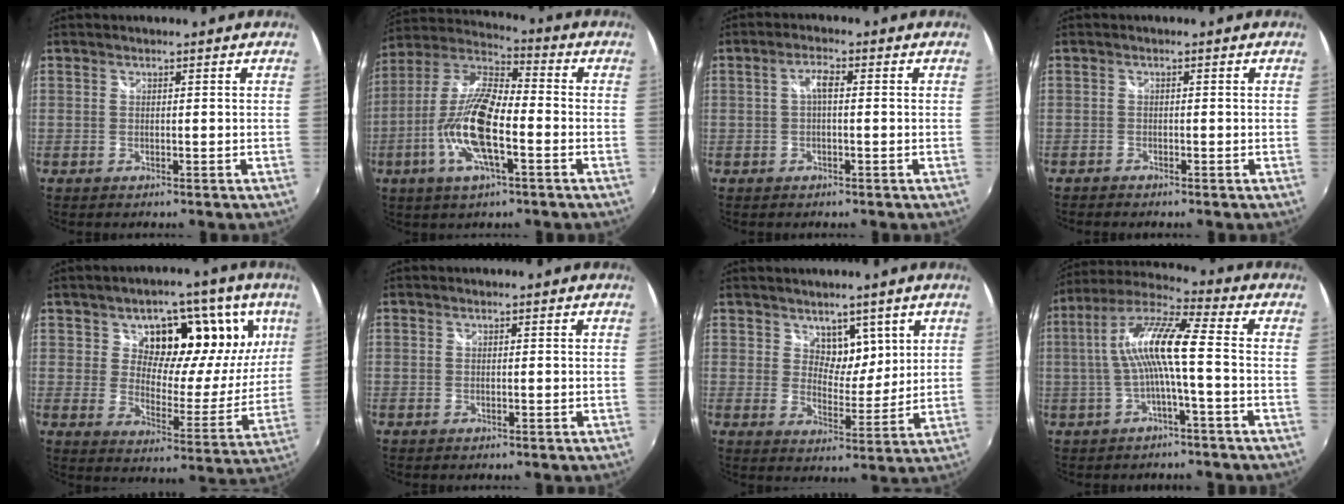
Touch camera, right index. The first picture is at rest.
{"total": 15.0, "force": [-4.8, 4.6, 13.5], "torque": [-0.277, -0.005, -0.099]}
{"total": 2.5, "force": [0.0, 0.7, 2.4], "torque": [-0.047, 0.010, 0.000]}
{"total": 1.1, "force": [-1.0, 0.3, 0.1], "torque": [-0.008, -0.003, -0.020]}
{"total": 18.8, "force": [9.4, 11.6, 11.3], "torque": [-0.157, -0.002, 0.157]}
{"total": 0.0}
{"total": 6.0, "force": [3.7, 3.9, 2.6], "torque": [-0.027, -0.010, 0.063]}
{"total": 11.4, "force": [-1.1, 0.8, 11.3], "torque": [-0.222, 0.019, -0.018]}